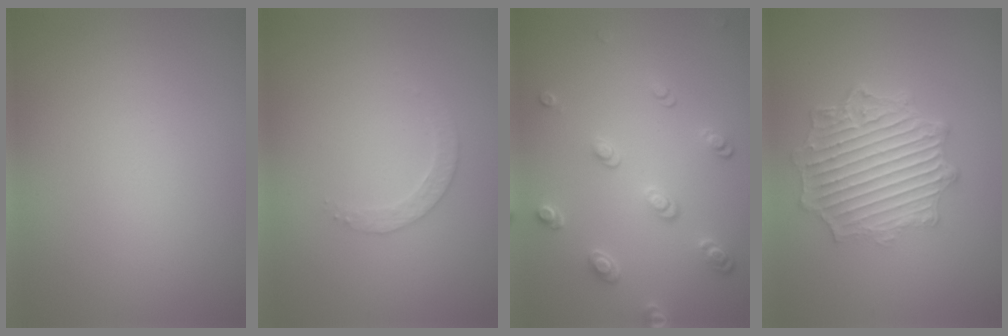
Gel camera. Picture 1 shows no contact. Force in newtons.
{"total": 1.6, "press": 1.5, "slide": 0.3}
{"total": 2.8, "press": 2.5, "slide": 1.1}
{"total": 6.8, "press": 5.1, "slide": 4.5}